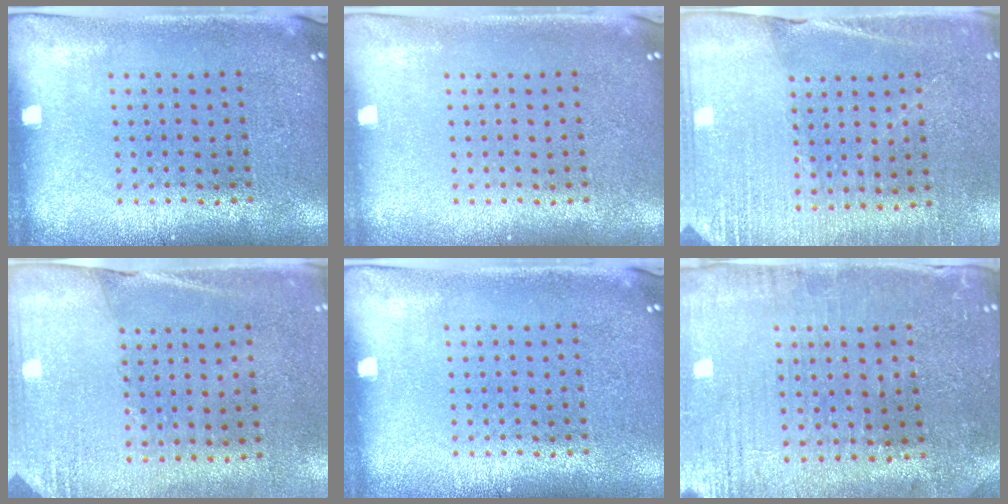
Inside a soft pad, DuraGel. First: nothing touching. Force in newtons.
{"total": 0.0}
{"total": 2.7, "press": 2.7, "slide": 0.6}
{"total": 2.6, "press": 2.3, "slide": 1.2}
{"total": 0.0}
{"total": 0.6, "press": 0.5, "slide": 0.3}